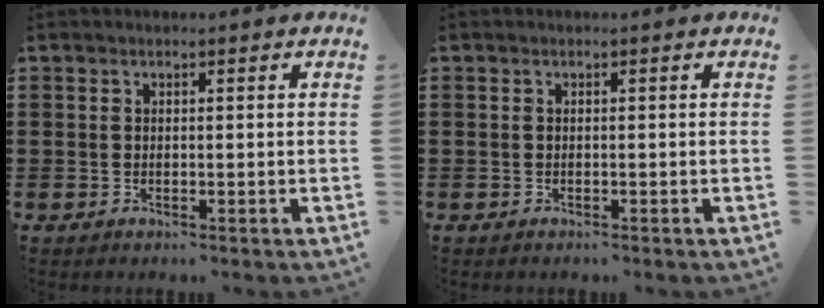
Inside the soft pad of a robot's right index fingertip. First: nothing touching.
{"total": 0.0}